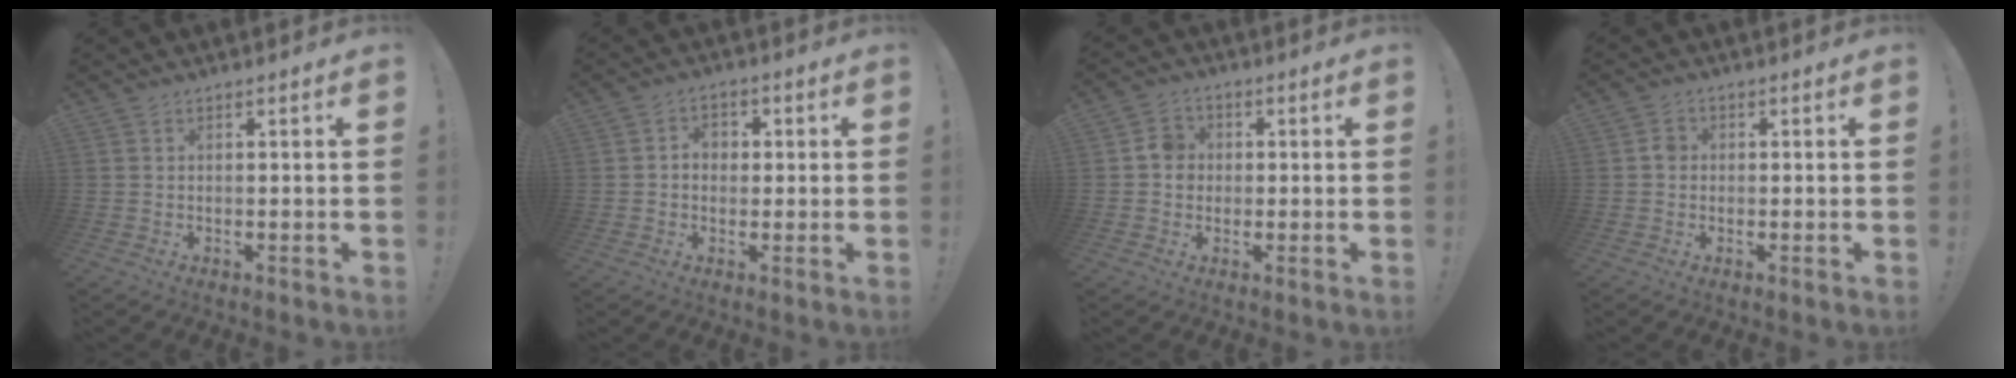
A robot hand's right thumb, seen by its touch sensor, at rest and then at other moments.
{"total": 3.8, "force": [-0.3, 3.2, 1.9], "torque": [-0.031, 0.006, -0.008]}
{"total": 5.5, "force": [0.1, 5.1, 2.2], "torque": [-0.032, 0.014, 0.003]}
{"total": 2.4, "force": [-0.2, 2.1, 1.0], "torque": [-0.019, 0.009, -0.005]}